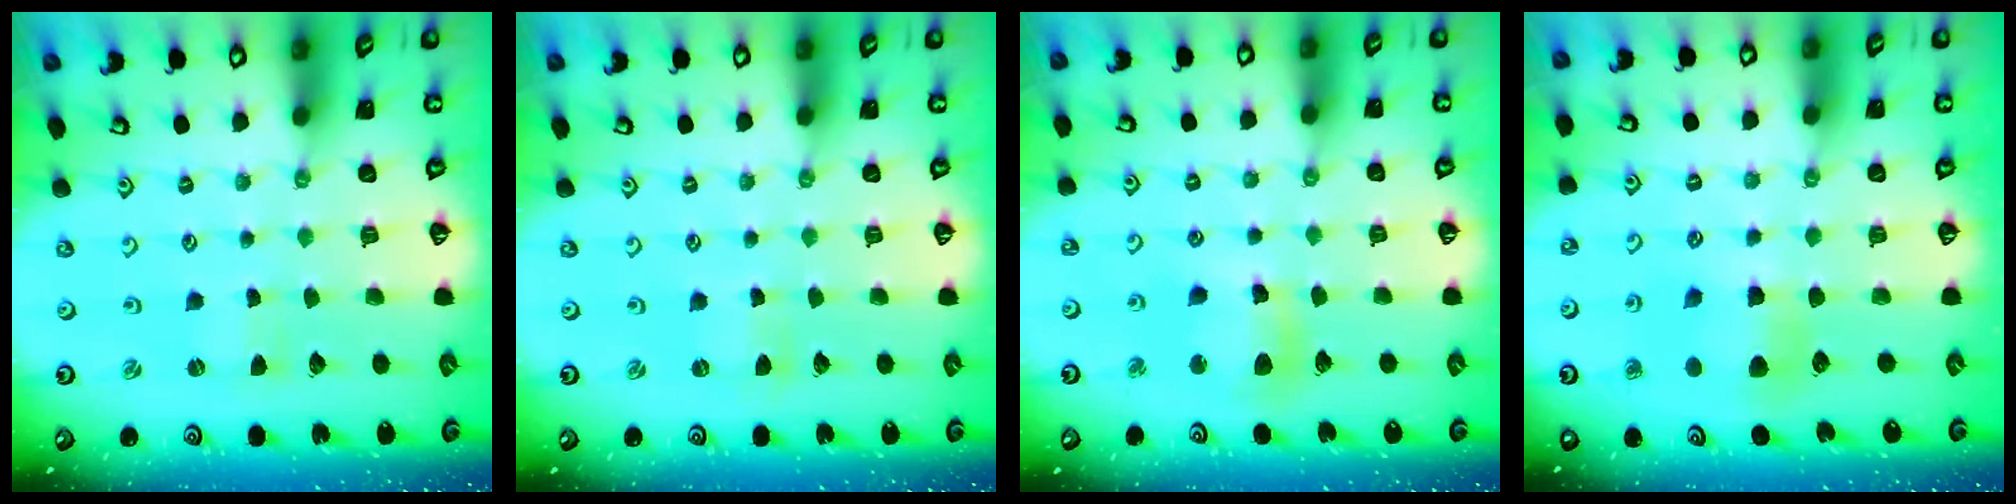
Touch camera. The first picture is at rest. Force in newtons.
{"total": 0.0}
{"total": 11.0, "press": 10.9, "slide": 1.7}
{"total": 6.2, "press": 6.2, "slide": 0.6}